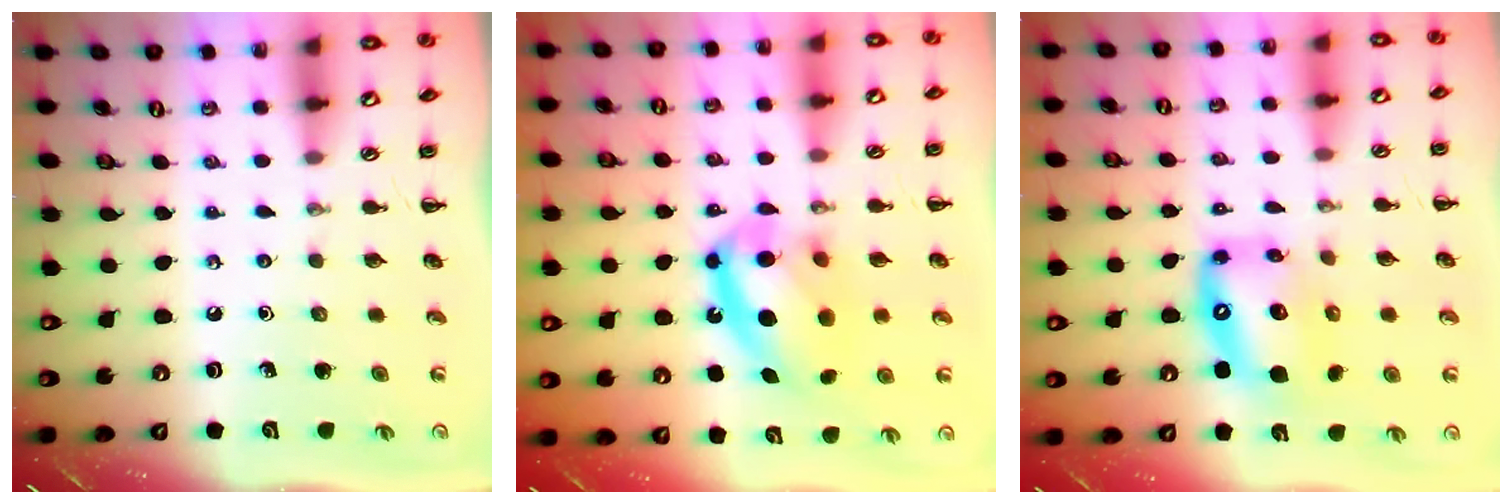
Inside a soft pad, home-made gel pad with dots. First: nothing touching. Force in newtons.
{"total": 15.1, "press": 14.5, "slide": 4.1}
{"total": 11.9, "press": 11.4, "slide": 3.1}